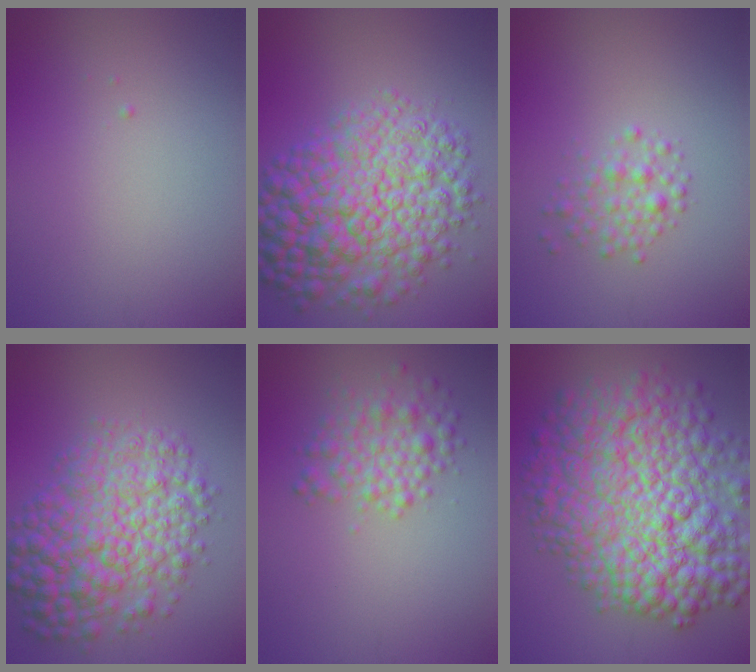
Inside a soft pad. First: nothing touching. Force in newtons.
{"total": 10.8, "press": 10.8, "slide": 0.2}
{"total": 2.0, "press": 2.0, "slide": 0.1}
{"total": 8.9, "press": 8.9, "slide": 0.1}
{"total": 3.5, "press": 3.5, "slide": 0.1}
{"total": 13.9, "press": 13.9, "slide": 0.3}